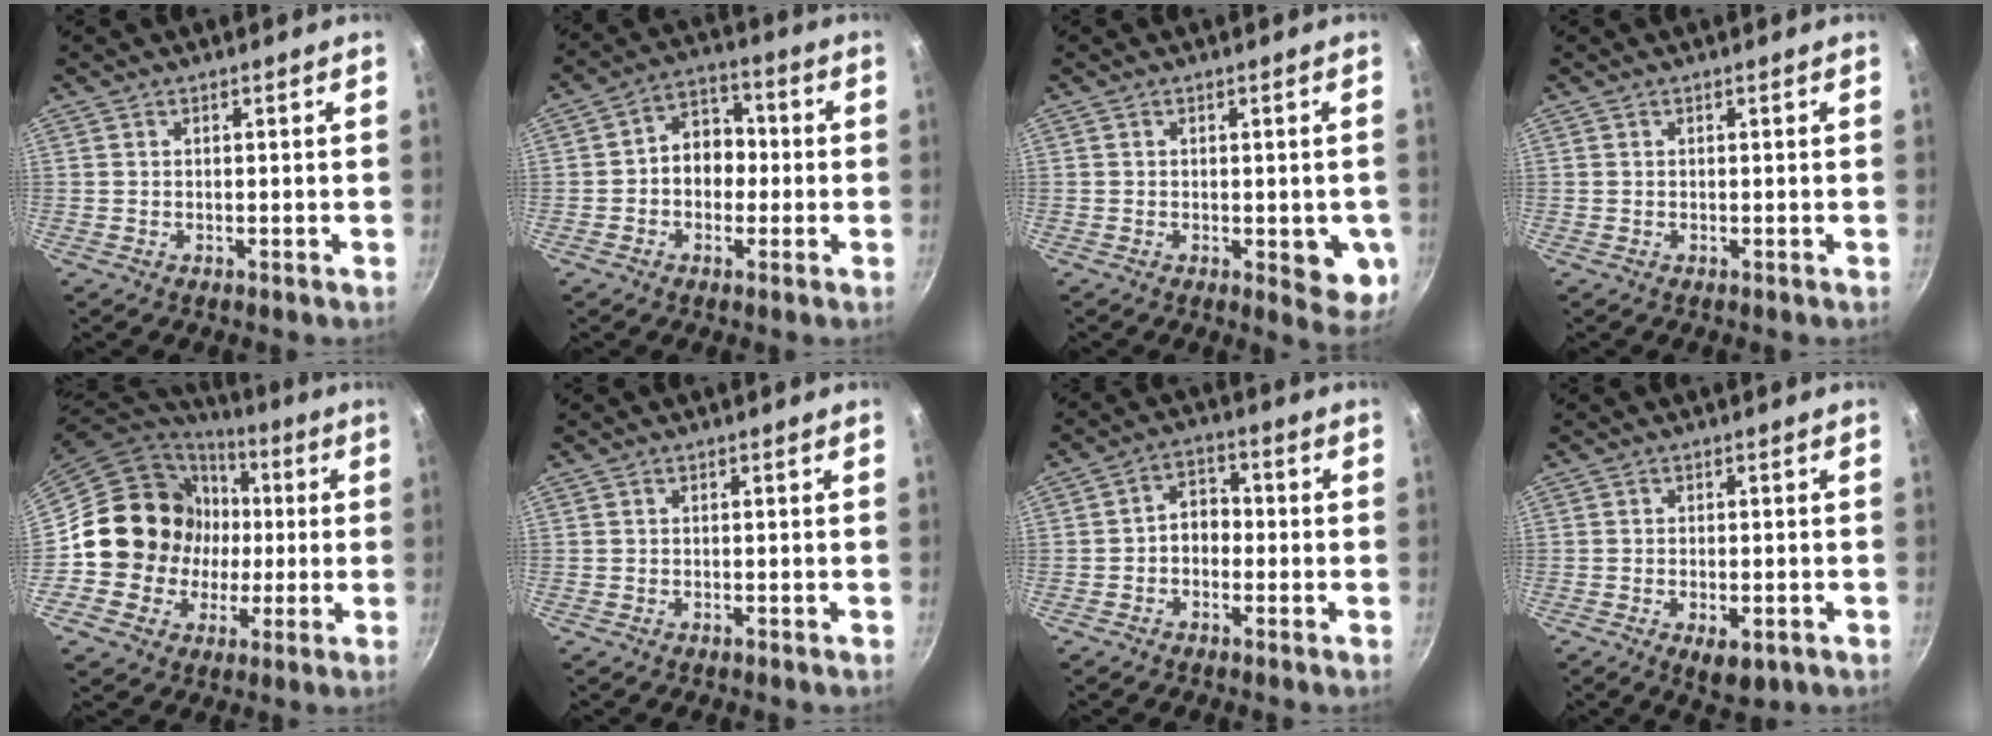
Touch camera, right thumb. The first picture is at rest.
{"total": 8.7, "force": [-0.6, 6.8, 5.3], "torque": [-0.033, 0.029, -0.023]}
{"total": 7.2, "force": [-1.3, 3.3, 6.3], "torque": [-0.050, -0.007, -0.014]}
{"total": 0.0}
{"total": 17.1, "force": [0.7, 16.2, 5.4], "torque": [-0.074, 0.026, 0.014]}
{"total": 0.0}
{"total": 5.2, "force": [-1.0, 4.0, 3.2], "torque": [-0.021, 0.024, -0.028]}
{"total": 5.5, "force": [-2.1, 2.7, 4.3], "torque": [-0.049, 0.004, -0.023]}